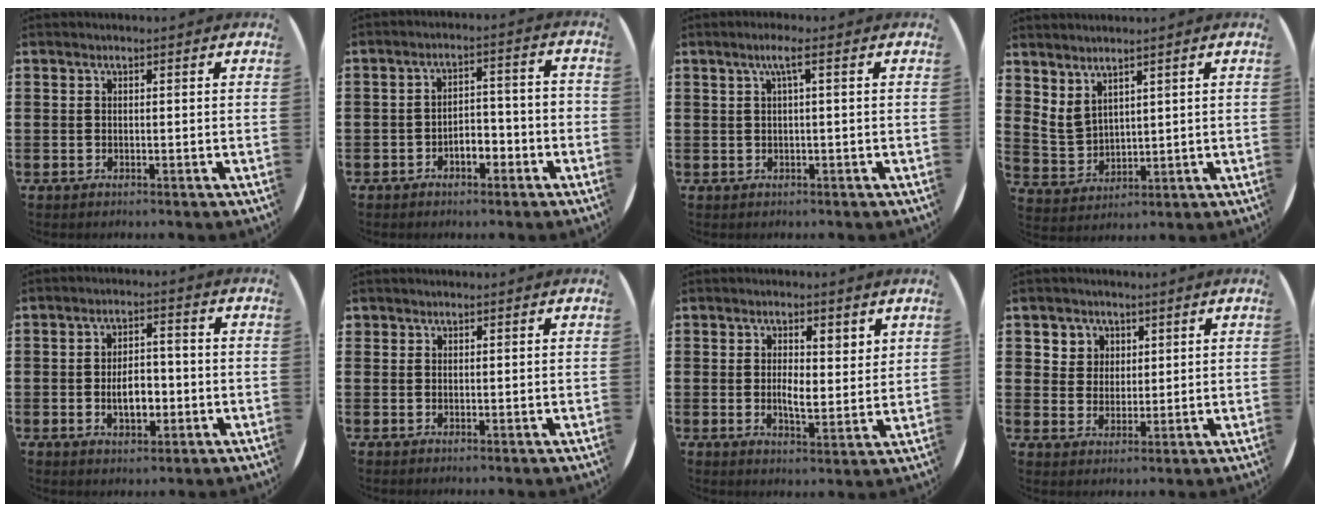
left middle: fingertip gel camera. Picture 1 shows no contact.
{"total": 3.5, "force": [-2.3, 1.8, 1.9], "torque": [-0.036, 0.008, -0.048]}
{"total": 2.4, "force": [0.7, 0.0, 2.3], "torque": [-0.044, 0.003, 0.009]}
{"total": 3.6, "force": [3.2, 1.3, 0.9], "torque": [-0.028, -0.015, 0.059]}
{"total": 5.1, "force": [-1.0, 2.8, 4.1], "torque": [-0.057, 0.001, -0.023]}
{"total": 0.6, "force": [0.5, 0.3, -0.1], "torque": [0.000, 0.003, 0.010]}
{"total": 3.9, "force": [1.2, 1.6, 3.3], "torque": [-0.049, 0.001, 0.017]}
{"total": 3.8, "force": [2.1, 3.2, 0.1], "torque": [-0.010, 0.007, 0.038]}